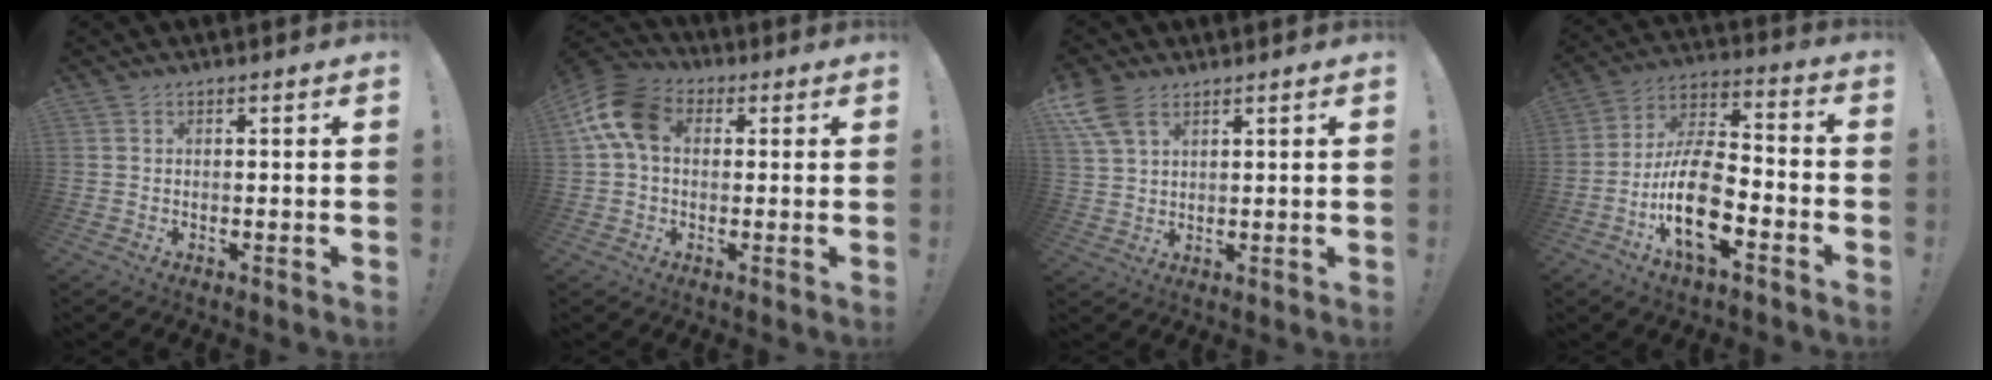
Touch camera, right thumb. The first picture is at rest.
{"total": 13.9, "force": [2.9, 9.5, 9.8], "torque": [-0.181, 0.012, 0.060]}
{"total": 8.4, "force": [4.6, 4.6, 5.4], "torque": [-0.107, -0.009, 0.092]}
{"total": 19.0, "force": [-7.6, 9.0, 14.8], "torque": [-0.296, 0.043, -0.123]}